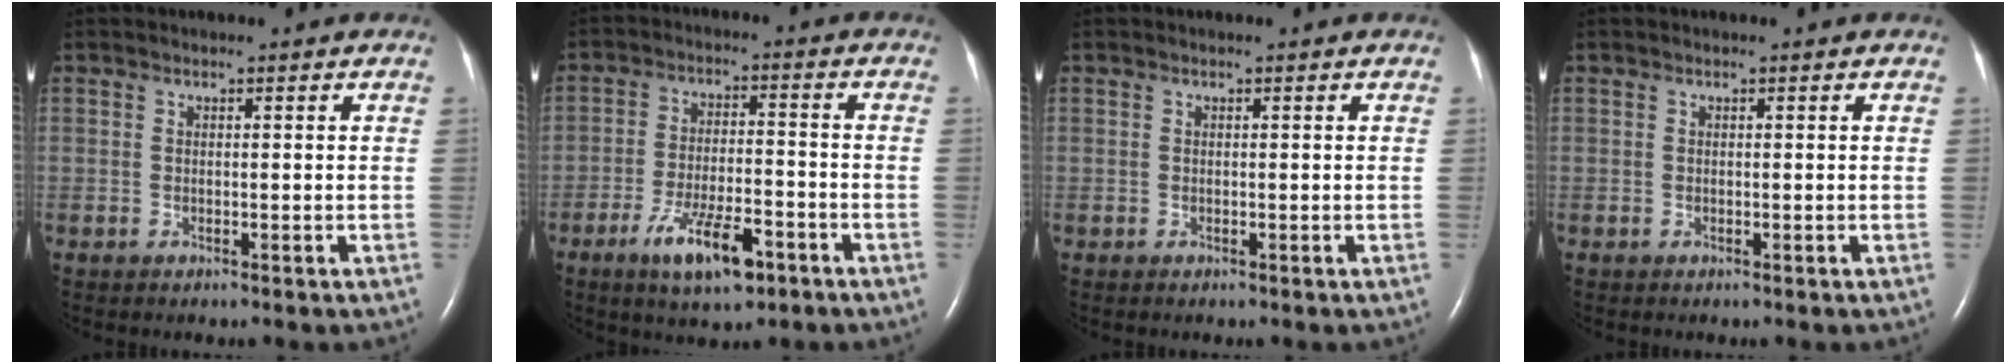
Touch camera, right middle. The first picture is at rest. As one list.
[{"total": 9.3, "force": [-5.4, 2.6, 7.2], "torque": [-0.135, -0.009, -0.088]}, {"total": 0.0}, {"total": 0.0}]